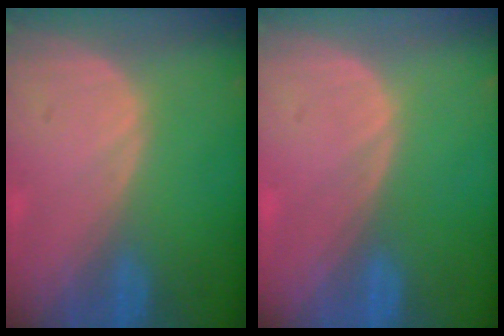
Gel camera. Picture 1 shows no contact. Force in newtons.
{"total": 0.0}